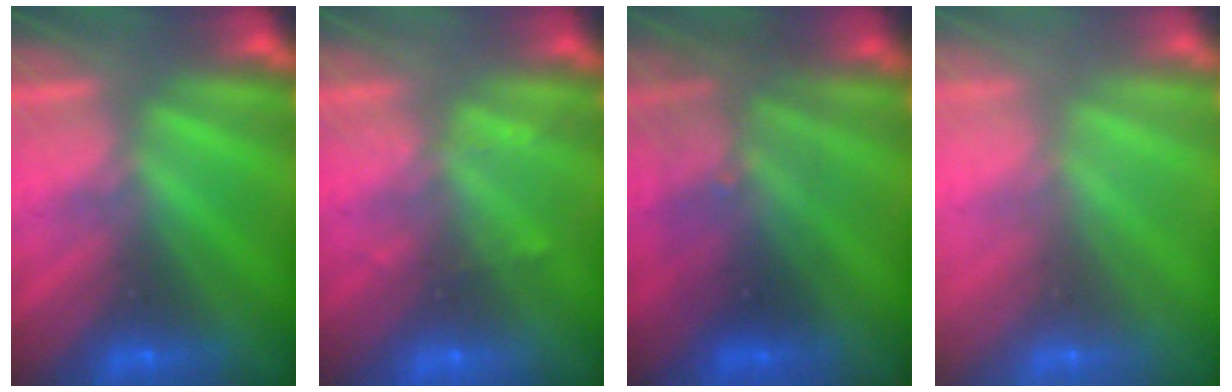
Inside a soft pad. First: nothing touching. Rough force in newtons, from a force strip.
{"total": 2.3}
{"total": 2.8}
{"total": 9.6}